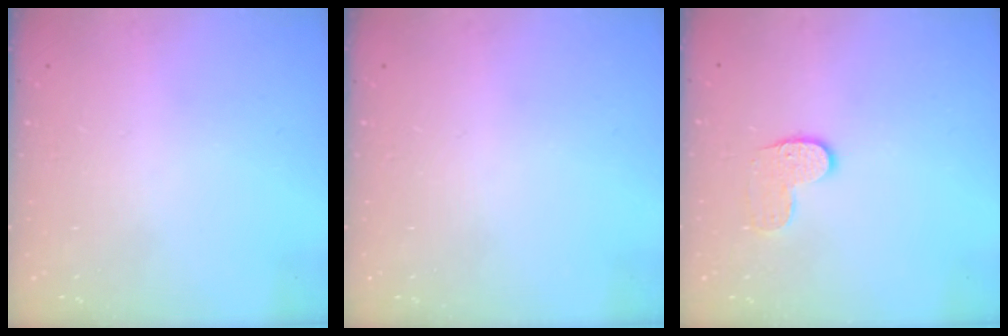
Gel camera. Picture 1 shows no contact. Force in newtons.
{"total": 0.0}
{"total": 6.8, "press": 6.8, "slide": 0.2}